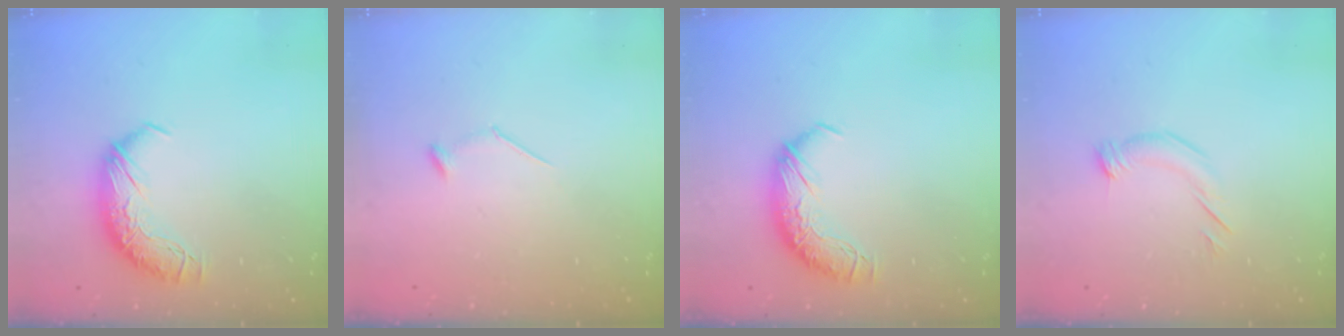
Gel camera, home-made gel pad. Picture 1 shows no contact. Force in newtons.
{"total": 7.9, "press": 7.9, "slide": 0.7}
{"total": 0.0}
{"total": 5.5, "press": 5.5, "slide": 0.5}